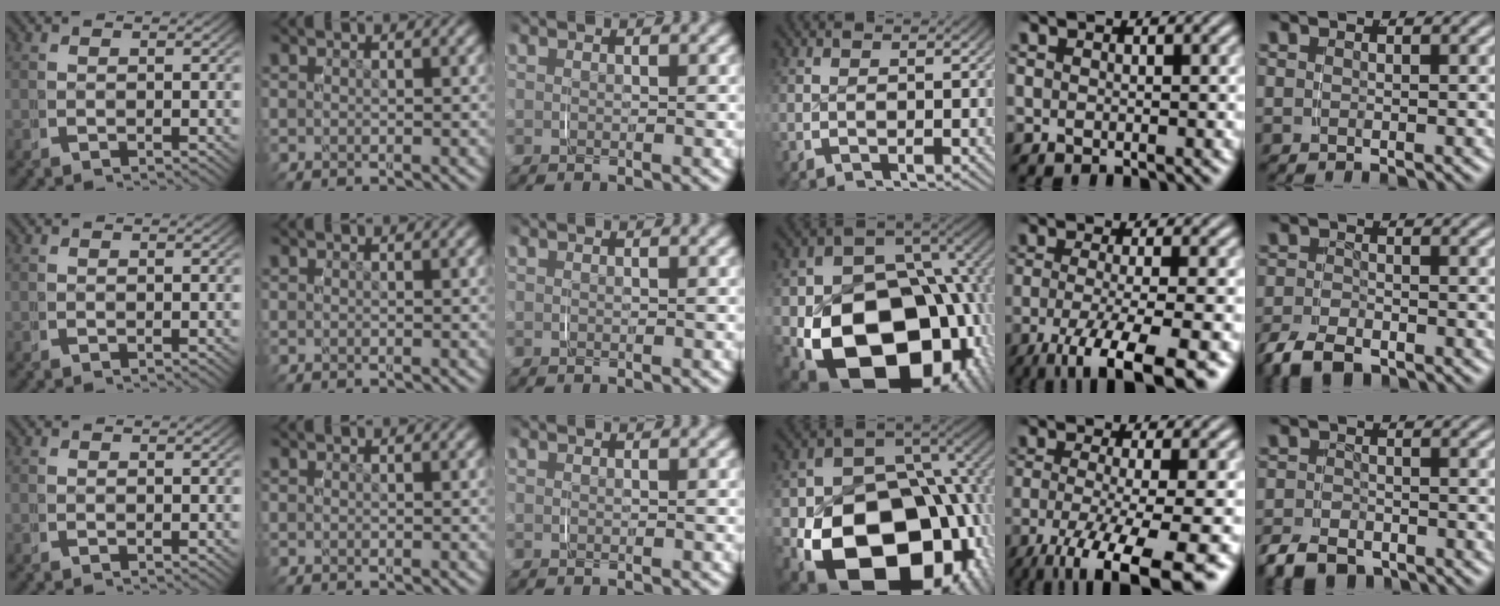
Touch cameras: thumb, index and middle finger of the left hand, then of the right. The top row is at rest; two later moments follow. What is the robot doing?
{"motion": "grasp_and_lifting", "object": "paper plate"}